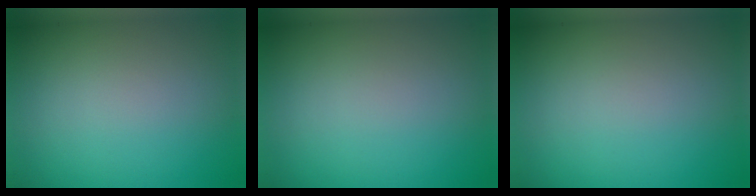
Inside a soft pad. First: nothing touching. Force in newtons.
{"total": 0.0}
{"total": 0.0}